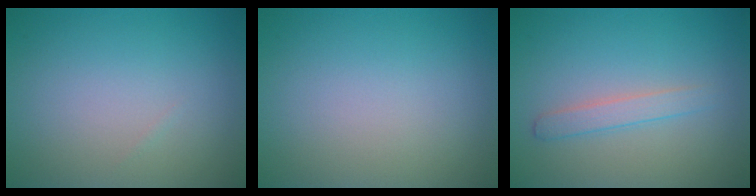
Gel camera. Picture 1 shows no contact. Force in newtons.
{"total": 0.0}
{"total": 1.8, "press": 1.8, "slide": 0.1}